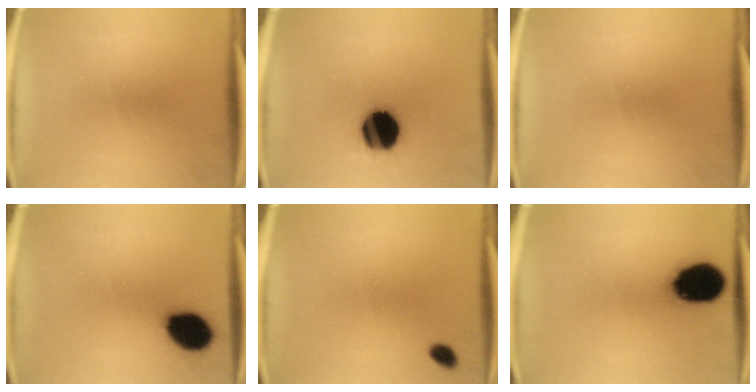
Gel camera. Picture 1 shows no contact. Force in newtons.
{"total": 17.1}
{"total": 0.0}
{"total": 12.3}
{"total": 1.9}
{"total": 17.0}